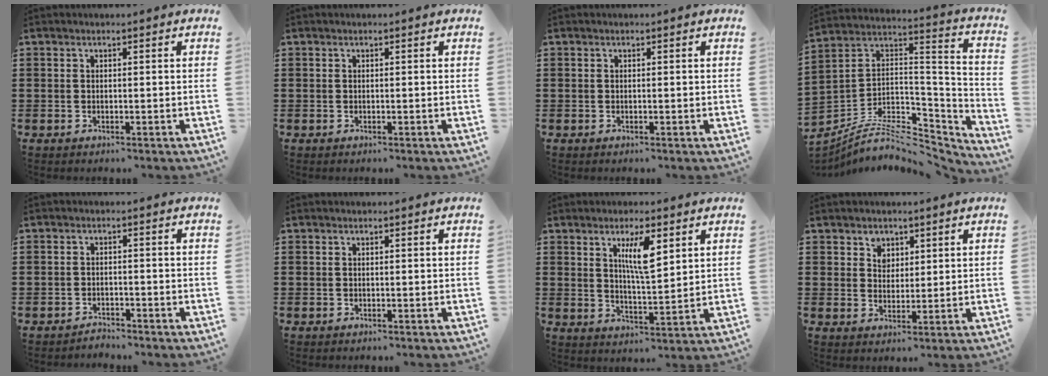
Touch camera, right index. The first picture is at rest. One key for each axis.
{"total": 0.0}
{"total": 0.0}
{"total": 8.1, "fx": -6.2, "fy": 3.3, "fz": 4.0, "tx": -0.077, "ty": 0.004, "tz": -0.118}
{"total": 2.1, "fx": -2.0, "fy": 0.3, "fz": -0.2, "tx": -0.002, "ty": 0.005, "tz": -0.046}
{"total": 0.0}
{"total": 6.5, "fx": 3.0, "fy": 1.7, "fz": 5.6, "tx": -0.109, "ty": 0.003, "tz": 0.048}
{"total": 2.9, "fx": 1.7, "fy": 2.3, "fz": 0.5, "tx": -0.021, "ty": 0.009, "tz": 0.031}